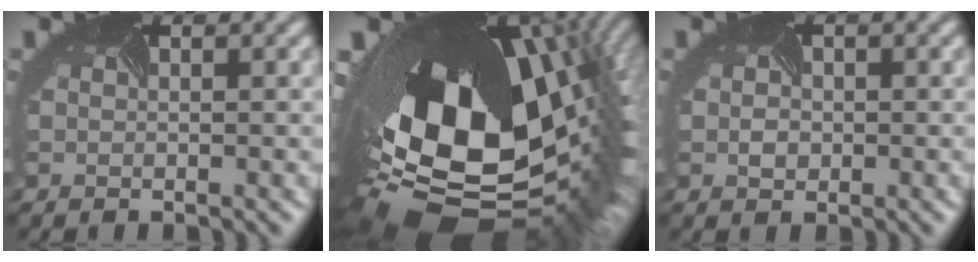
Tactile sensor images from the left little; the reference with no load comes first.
{"total": 20.0, "force": [-1.0, 11.8, 16.1], "torque": [-0.269, -0.052, -0.005]}
{"total": 0.9, "force": [-0.3, 0.8, 0.3], "torque": [-0.012, 0.002, -0.004]}